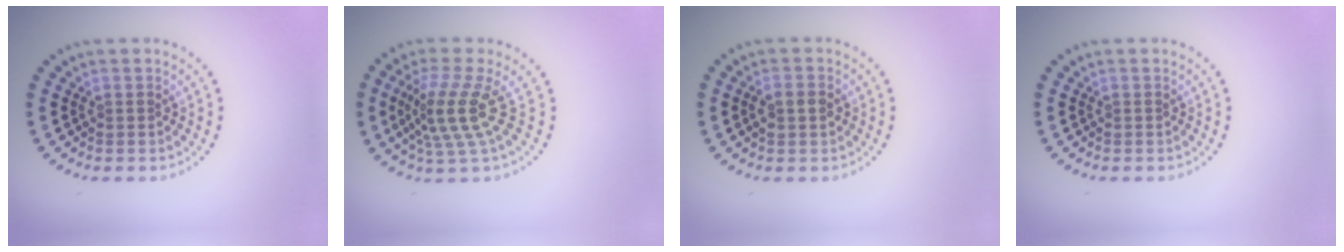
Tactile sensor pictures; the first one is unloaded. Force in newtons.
{"total": 4.2, "press": 3.0, "slide": 2.8}
{"total": 1.7, "press": 1.7, "slide": 0.2}
{"total": 0.0}